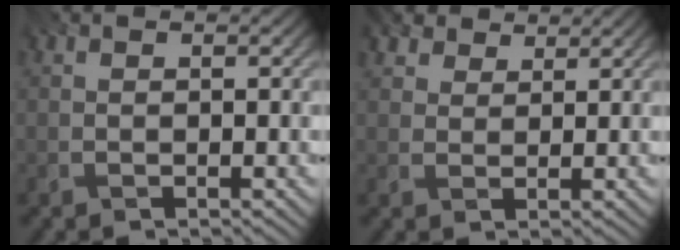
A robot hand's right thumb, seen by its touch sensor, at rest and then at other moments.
{"total": 3.4, "force": [2.7, 1.8, 1.1], "torque": [-0.027, -0.007, 0.057]}